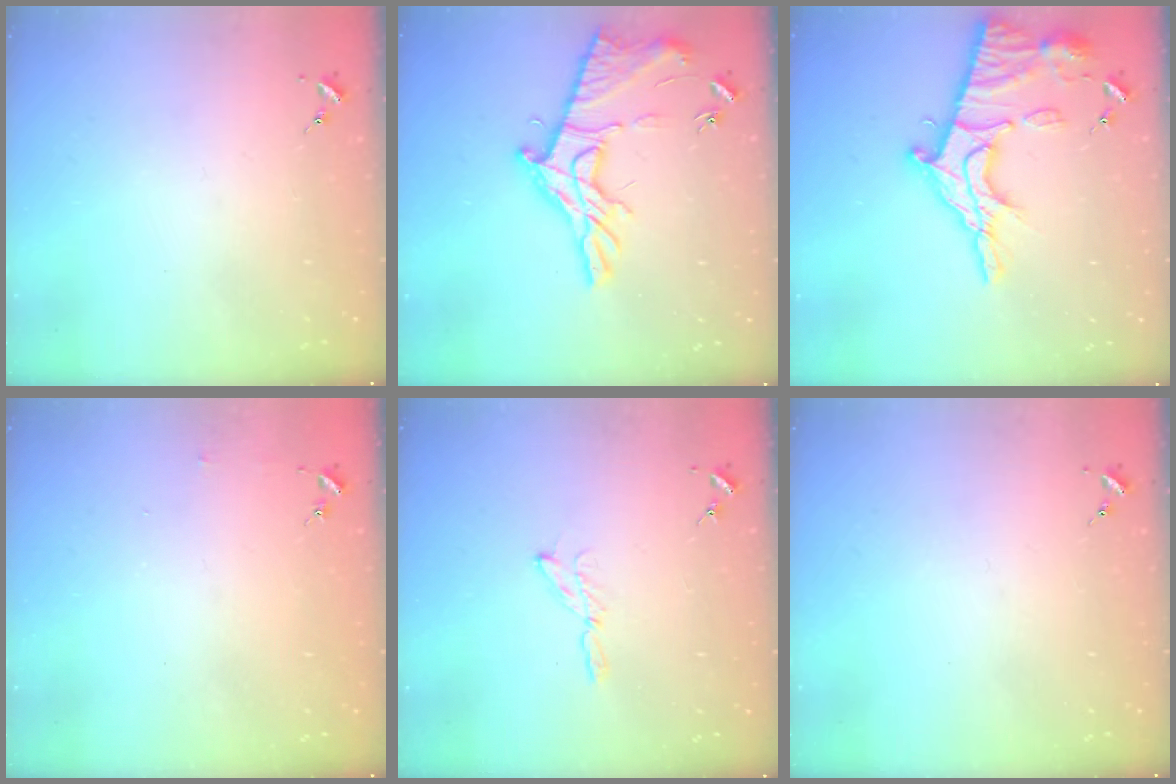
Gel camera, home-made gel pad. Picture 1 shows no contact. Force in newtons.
{"total": 17.4, "press": 17.3, "slide": 0.9}
{"total": 19.8, "press": 19.8, "slide": 1.8}
{"total": 2.5, "press": 2.5, "slide": 0.2}
{"total": 5.3, "press": 5.2, "slide": 0.6}
{"total": 0.0}